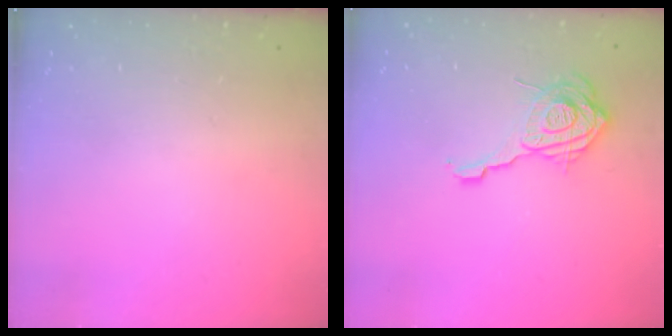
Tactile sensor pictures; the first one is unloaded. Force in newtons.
{"total": 15.6, "press": 15.6, "slide": 1.4}